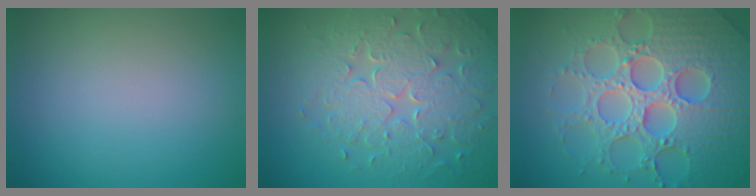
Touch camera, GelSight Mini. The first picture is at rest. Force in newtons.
{"total": 8.2, "press": 5.8, "slide": 5.8}
{"total": 8.0, "press": 7.8, "slide": 1.7}